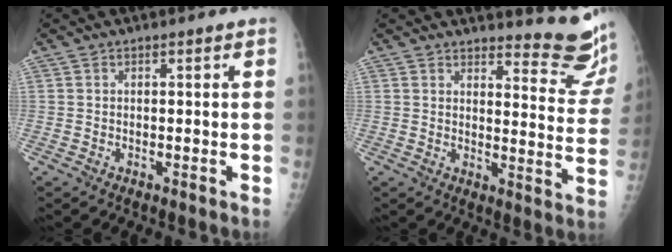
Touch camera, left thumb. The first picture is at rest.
{"total": 12.5, "force": [12.2, 1.7, 2.4], "torque": [-0.004, -0.144, 0.125]}